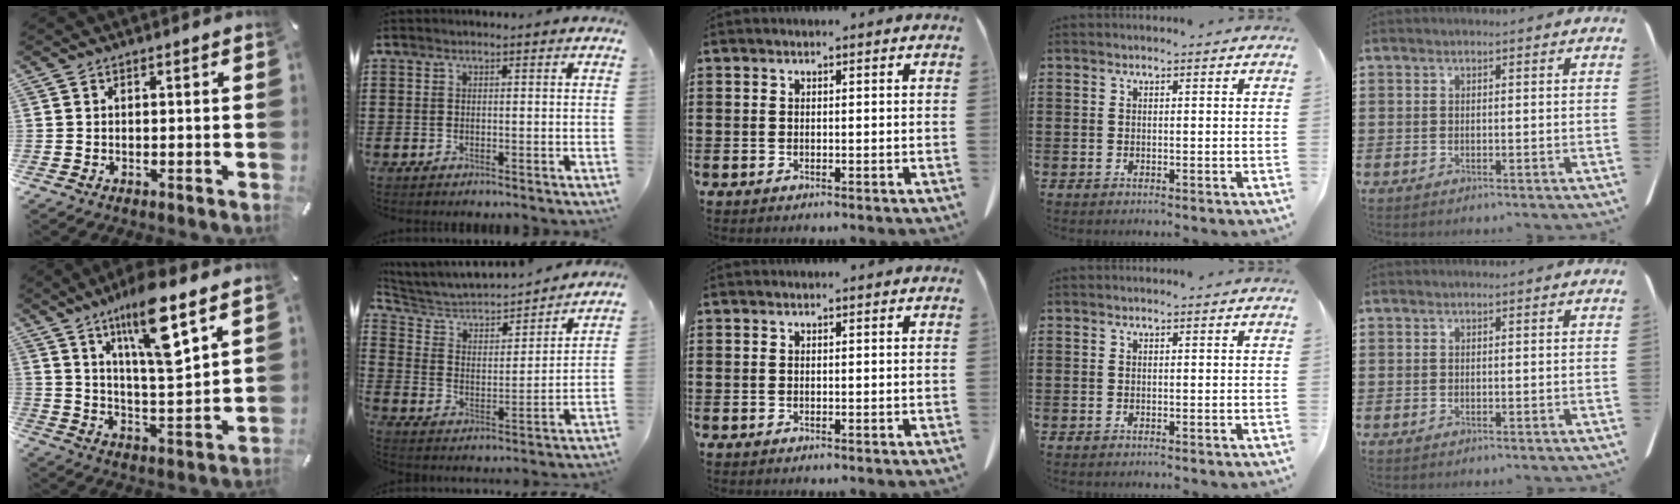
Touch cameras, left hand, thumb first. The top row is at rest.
{"thumb": {"total": 15.6, "force": [9.9, 3.8, 11.4], "torque": [-0.194, -0.049, 0.161]}, "index": {"total": 4.3, "force": [3.8, 1.5, 1.2], "torque": [-0.050, -0.030, 0.056]}}